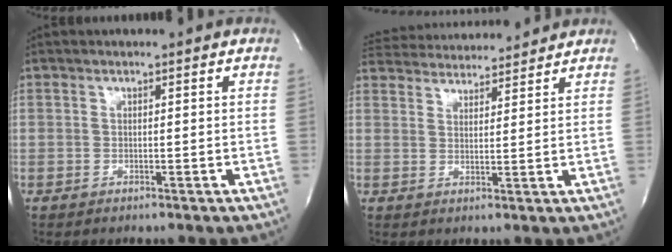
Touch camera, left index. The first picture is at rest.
{"total": 13.7, "force": [12.9, 2.4, 3.8], "torque": [-0.071, 0.036, 0.199]}